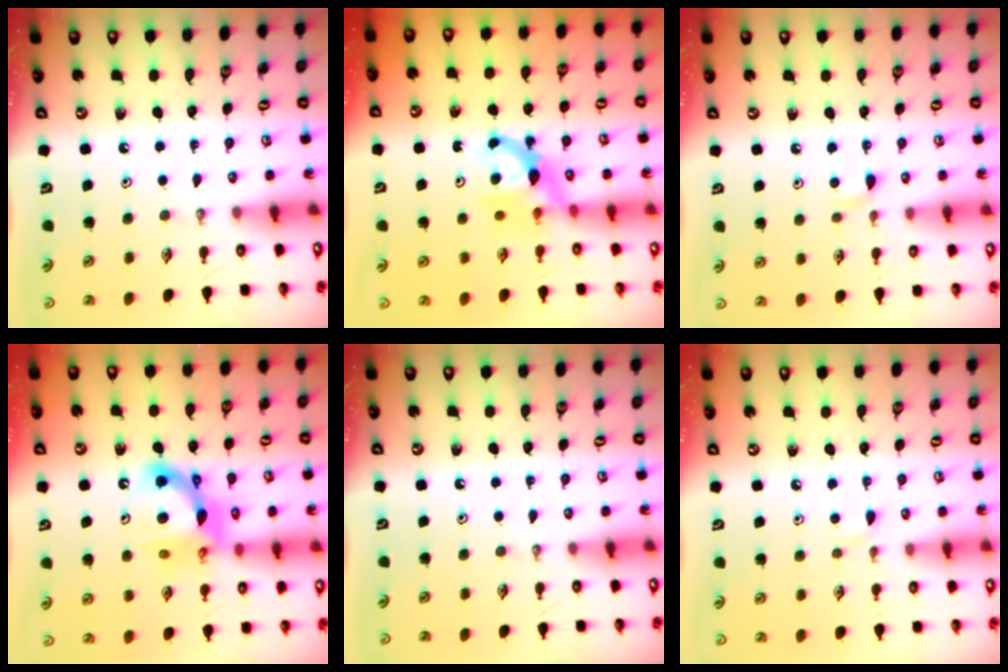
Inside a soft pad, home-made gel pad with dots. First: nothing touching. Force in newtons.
{"total": 6.9, "press": 6.9, "slide": 0.3}
{"total": 4.4, "press": 4.3, "slide": 0.6}
{"total": 10.8, "press": 10.6, "slide": 2.4}
{"total": 0.0}
{"total": 2.9, "press": 2.8, "slide": 0.5}